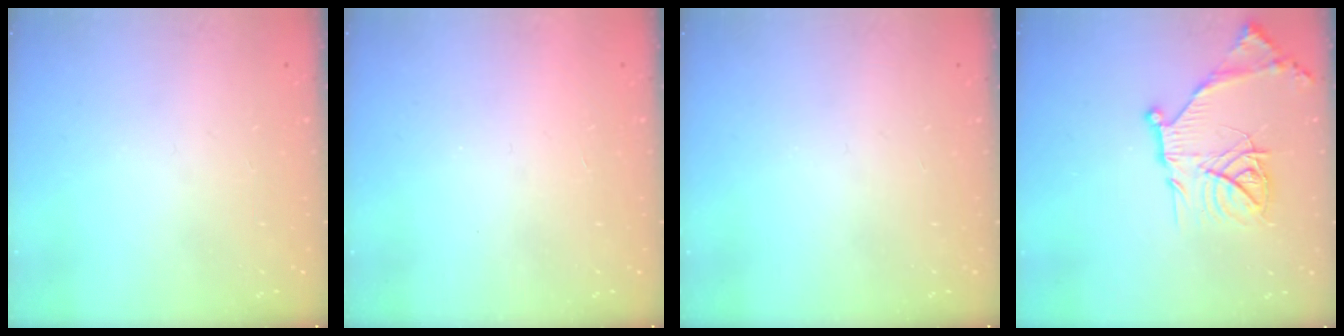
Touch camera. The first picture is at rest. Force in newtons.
{"total": 1.6, "press": 1.6, "slide": 0.1}
{"total": 0.0}
{"total": 18.5, "press": 18.4, "slide": 1.9}